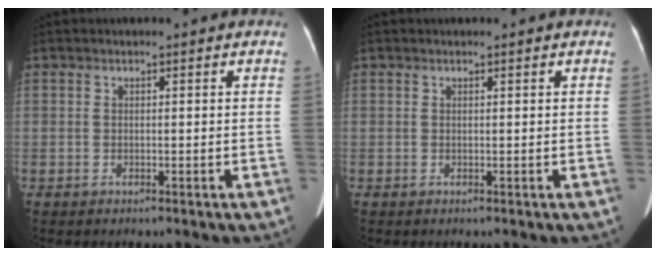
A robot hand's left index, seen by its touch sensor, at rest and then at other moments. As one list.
[{"total": 0.0}]